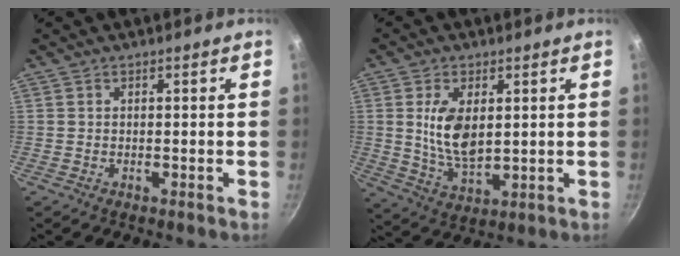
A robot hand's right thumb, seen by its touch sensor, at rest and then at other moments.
{"total": 9.6, "force": [1.7, 5.2, 7.9], "torque": [-0.139, -0.017, 0.045]}